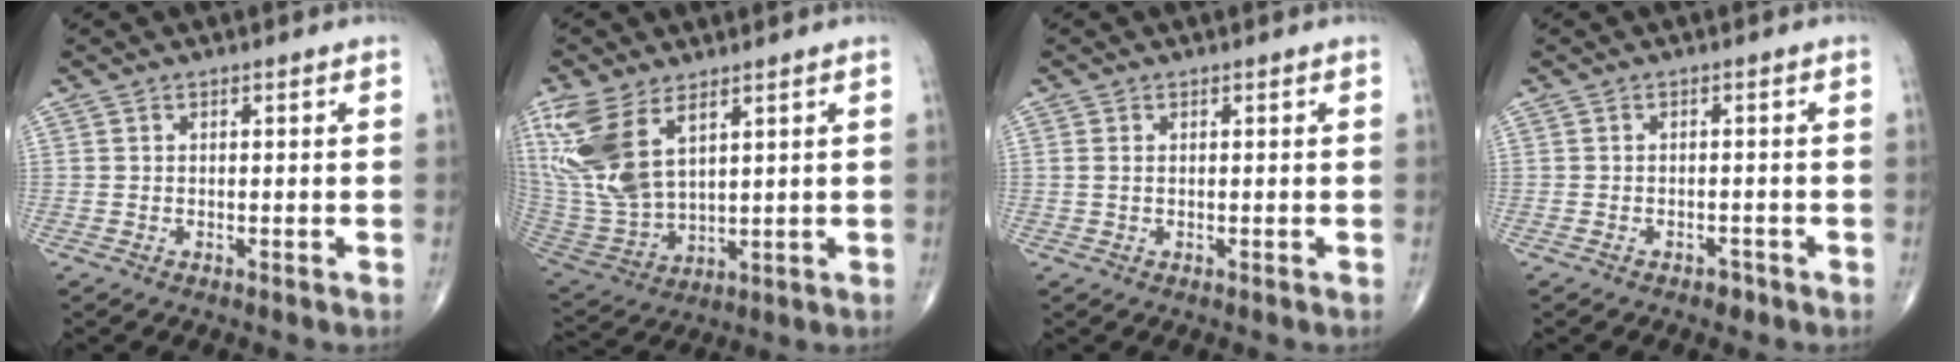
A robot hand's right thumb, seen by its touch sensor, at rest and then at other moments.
{"total": 15.2, "force": [7.0, 7.7, 11.1], "torque": [-0.242, -0.019, 0.157]}
{"total": 0.8, "force": [0.1, 0.5, 0.6], "torque": [-0.019, 0.007, 0.007]}
{"total": 1.4, "force": [-1.1, 0.8, 0.5], "torque": [-0.005, 0.008, -0.015]}